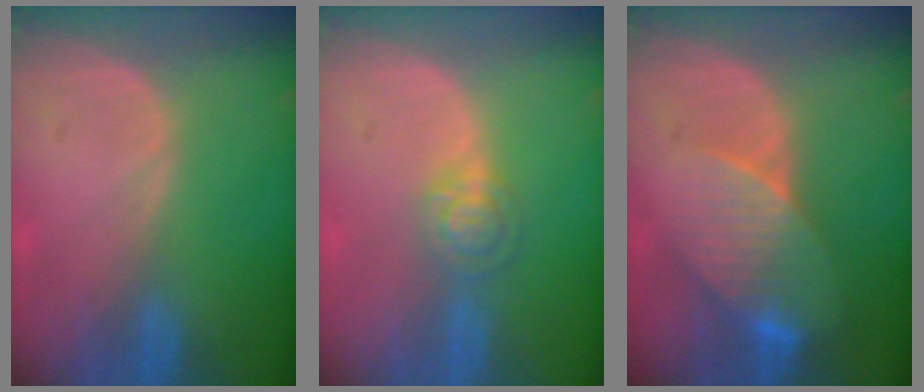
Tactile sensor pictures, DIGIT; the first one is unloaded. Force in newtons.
{"total": 4.0, "press": 3.6, "slide": 1.6}
{"total": 8.4, "press": 7.6, "slide": 3.6}